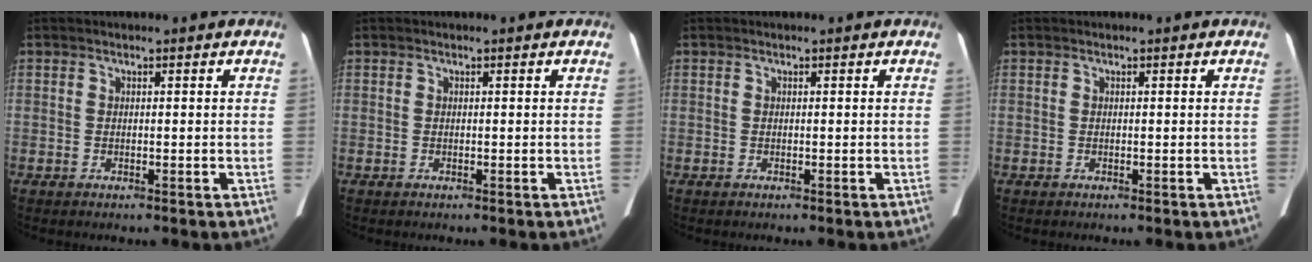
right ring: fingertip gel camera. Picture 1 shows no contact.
{"total": 0.0}
{"total": 0.0}
{"total": 0.0}